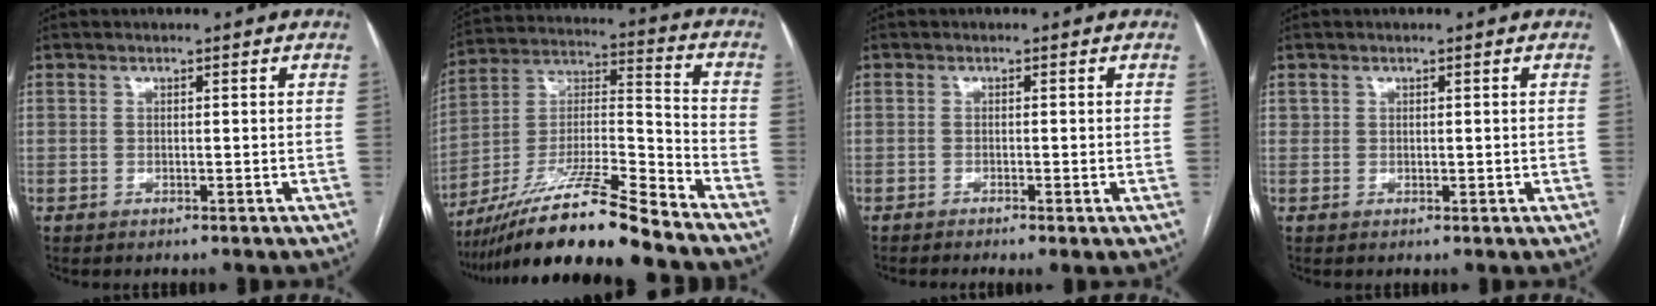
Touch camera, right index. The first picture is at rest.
{"total": 18.4, "force": [-15.1, -0.2, 10.5], "torque": [-0.207, -0.003, -0.273]}
{"total": 1.7, "force": [-1.1, 0.0, 1.3], "torque": [-0.023, -0.003, -0.018]}
{"total": 1.0, "force": [0.3, 0.8, 0.4], "torque": [-0.002, 0.003, 0.007]}